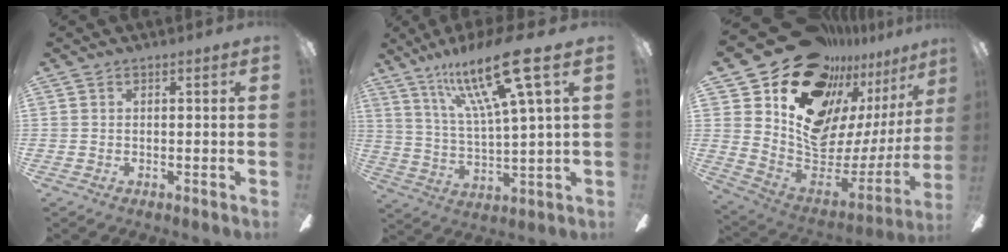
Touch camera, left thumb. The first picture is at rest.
{"total": 19.6, "force": [11.4, 3.4, 15.6], "torque": [-0.293, -0.049, 0.173]}
{"total": 20.4, "force": [13.6, 11.6, 9.7], "torque": [-0.144, -0.113, 0.267]}